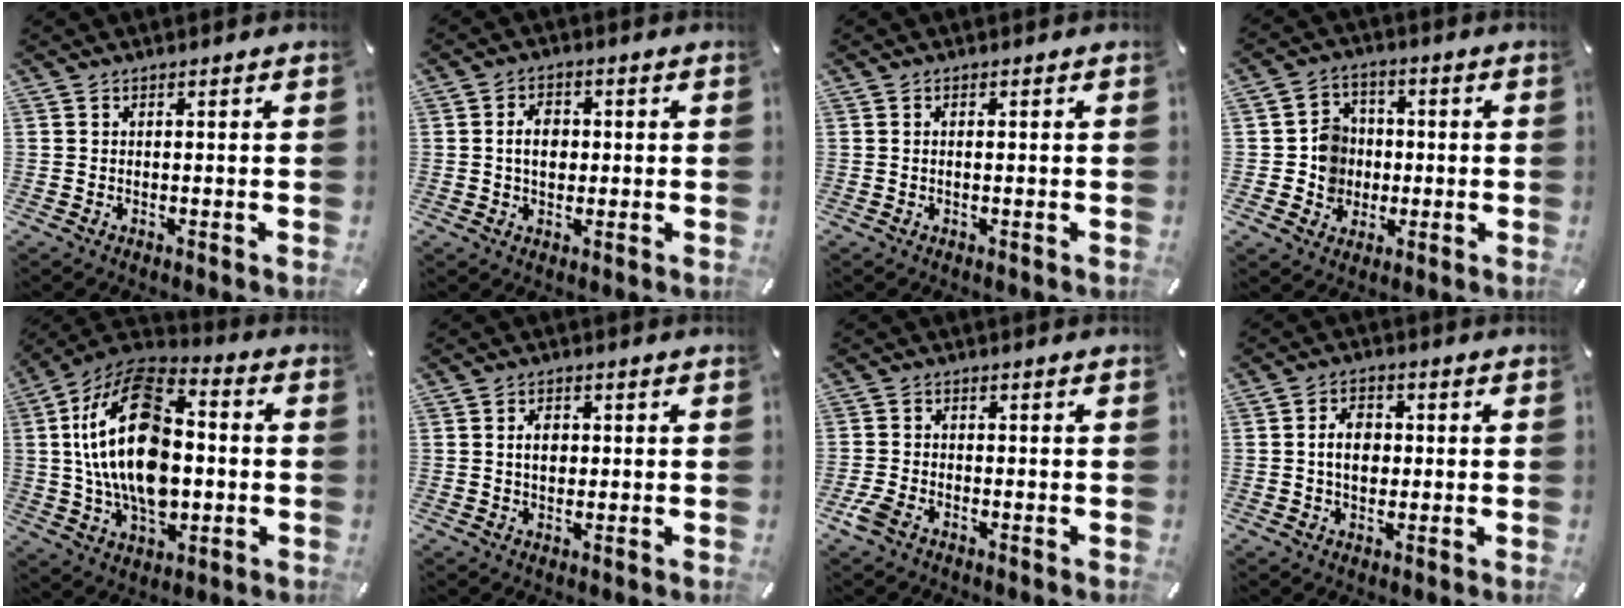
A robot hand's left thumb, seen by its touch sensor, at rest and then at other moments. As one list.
[{"total": 5.6, "force": [0.2, 4.1, 3.8], "torque": [-0.067, 0.001, -0.003]}, {"total": 0.7, "force": [0.0, 0.2, 0.6], "torque": [-0.014, -0.001, -0.001]}, {"total": 7.8, "force": [-0.6, 7.7, 1.4], "torque": [-0.028, 0.008, -0.003]}, {"total": 23.5, "force": [0.9, 14.9, 18.2], "torque": [-0.369, 0.000, 0.011]}, {"total": 3.9, "force": [0.3, 2.8, 2.7], "torque": [-0.040, 0.002, 0.001]}, {"total": 3.5, "force": [-2.2, 1.9, 2.0], "torque": [-0.059, 0.001, -0.048]}, {"total": 6.3, "force": [0.0, 4.6, 4.3], "torque": [-0.075, 0.004, -0.005]}]